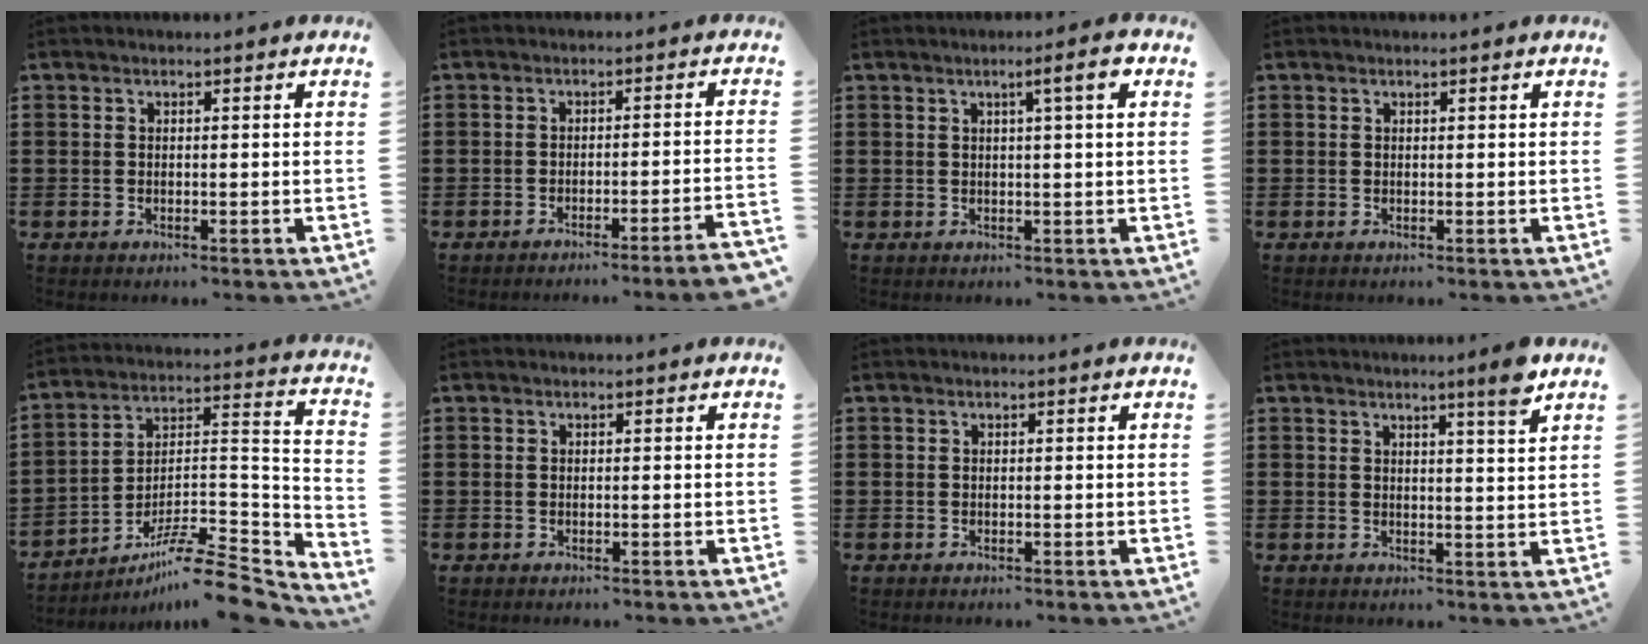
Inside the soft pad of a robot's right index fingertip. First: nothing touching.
{"total": 2.8, "force": [-2.4, -0.6, 1.4], "torque": [-0.022, -0.007, -0.049]}
{"total": 3.8, "force": [1.5, -0.1, 3.5], "torque": [-0.054, -0.006, 0.017]}
{"total": 0.0}
{"total": 10.2, "force": [-8.4, 1.9, 5.4], "torque": [-0.077, 0.023, -0.163]}
{"total": 0.0}
{"total": 0.0}
{"total": 4.1, "force": [3.0, -0.7, 2.6], "torque": [-0.043, -0.011, 0.048]}